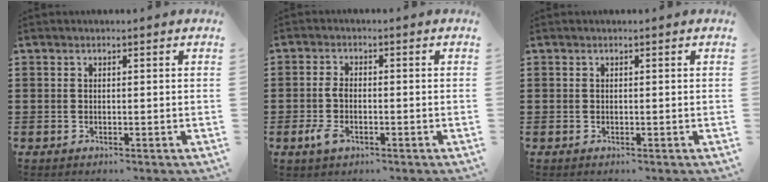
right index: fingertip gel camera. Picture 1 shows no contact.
{"total": 3.5, "force": [-1.1, 1.9, 2.8], "torque": [-0.074, -0.007, -0.026]}
{"total": 0.0}